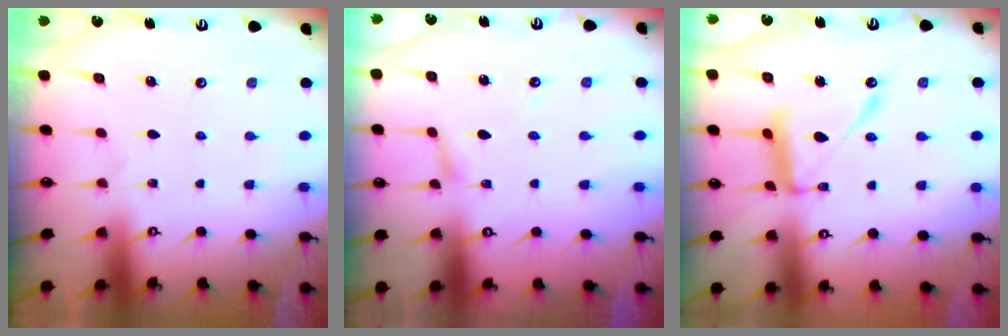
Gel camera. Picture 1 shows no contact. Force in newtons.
{"total": 2.4, "press": 2.4, "slide": 0.2}
{"total": 12.6, "press": 12.6, "slide": 1.0}